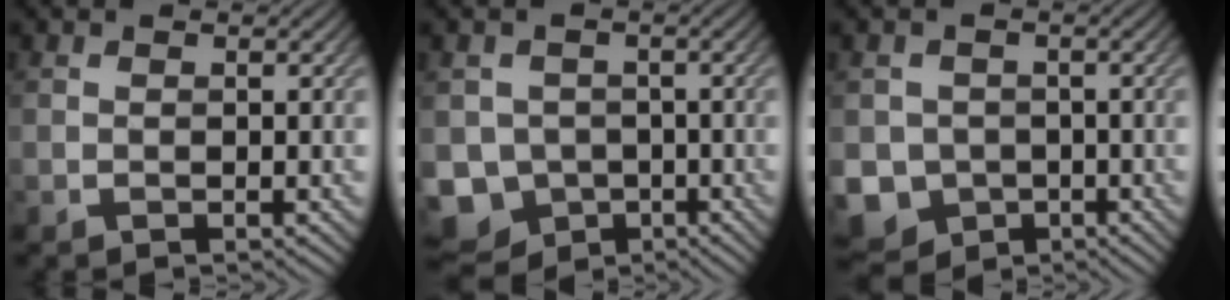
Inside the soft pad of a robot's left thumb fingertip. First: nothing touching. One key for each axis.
{"total": 7.5, "fx": -2.9, "fy": 6.5, "fz": 2.4, "tx": -0.064, "ty": -0.024, "tz": -0.062}
{"total": 6.6, "fx": -2.1, "fy": 5.9, "fz": 2.1, "tx": -0.062, "ty": -0.023, "tz": -0.048}